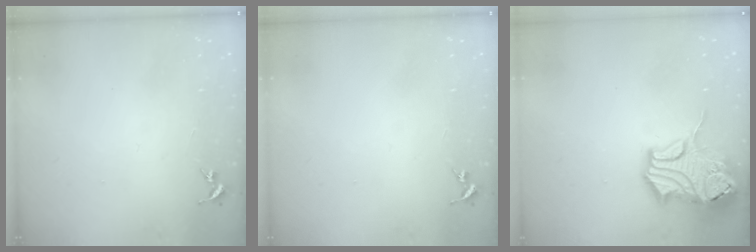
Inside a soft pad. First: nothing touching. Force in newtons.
{"total": 0.0}
{"total": 15.2, "press": 15.0, "slide": 2.4}